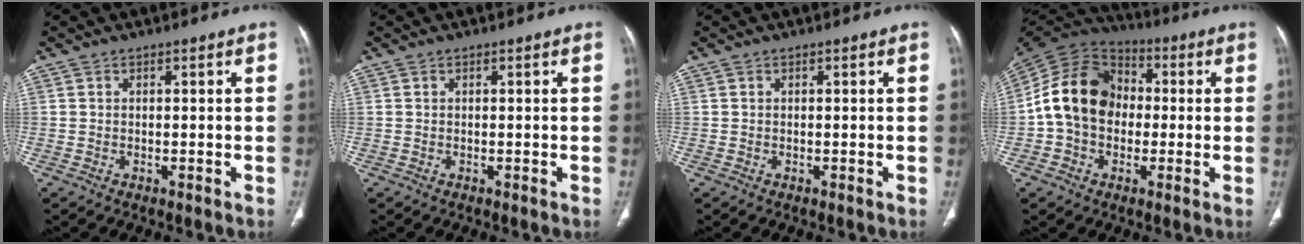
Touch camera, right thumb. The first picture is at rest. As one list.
[{"total": 0.0}, {"total": 0.0}, {"total": 15.5, "force": [-0.4, 12.2, 9.6], "torque": [-0.159, 0.035, -0.019]}]